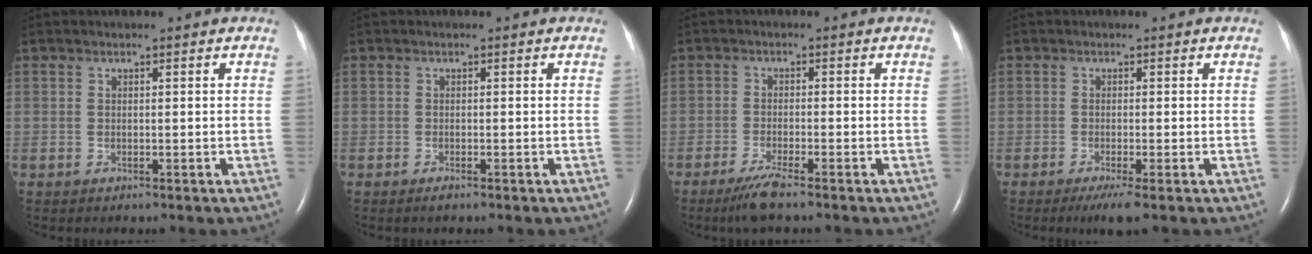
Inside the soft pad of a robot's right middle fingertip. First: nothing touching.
{"total": 0.7, "force": [-0.6, 0.0, 0.5], "torque": [-0.013, -0.002, -0.009]}
{"total": 3.8, "force": [-2.8, -0.1, 2.6], "torque": [-0.061, -0.012, -0.056]}
{"total": 2.9, "force": [-1.7, 0.0, 2.4], "torque": [-0.044, -0.011, -0.030]}